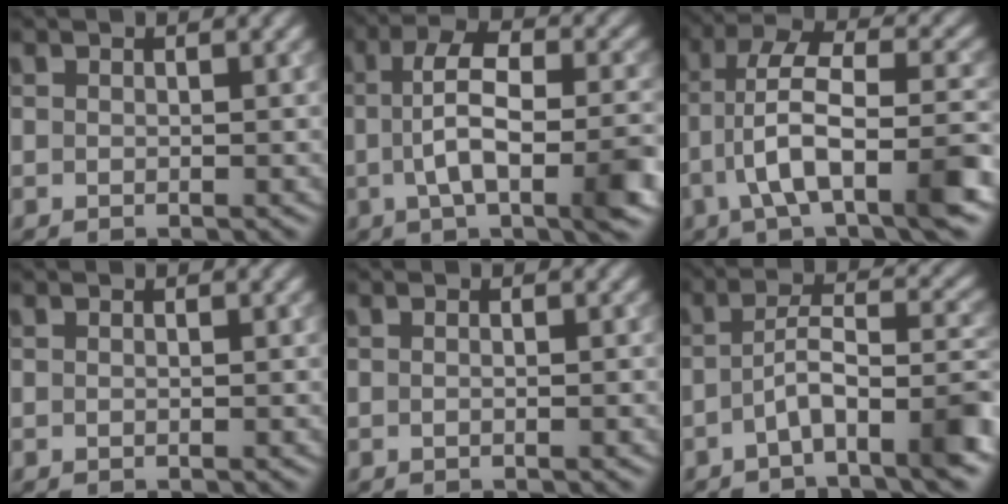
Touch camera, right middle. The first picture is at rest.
{"total": 7.9, "force": [-0.9, 2.7, 7.4], "torque": [-0.121, 0.009, -0.019]}
{"total": 8.9, "force": [-3.2, 2.9, 7.7], "torque": [-0.135, 0.019, -0.060]}
{"total": 0.0}
{"total": 0.8, "force": [-0.1, 0.3, 0.7], "torque": [-0.003, -0.006, -0.004]}
{"total": 5.9, "force": [-2.6, 1.7, 5.0], "torque": [-0.082, 0.015, -0.050]}